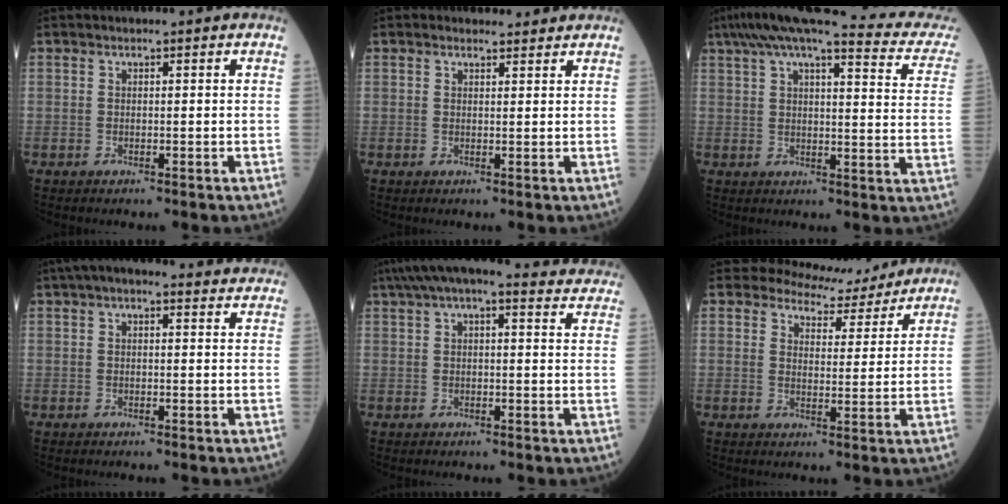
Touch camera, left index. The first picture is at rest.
{"total": 1.9, "force": [1.8, 0.7, 0.0], "torque": [-0.007, 0.005, 0.024]}
{"total": 23.6, "force": [20.7, 1.8, 11.3], "torque": [-0.159, -0.022, 0.246]}
{"total": 9.1, "force": [7.7, 2.3, 4.3], "torque": [-0.061, 0.042, 0.096]}
{"total": 18.2, "force": [16.1, 3.9, 7.6], "torque": [-0.114, 0.052, 0.198]}
{"total": 7.2, "force": [6.9, 2.1, 0.1], "torque": [-0.004, -0.009, 0.089]}